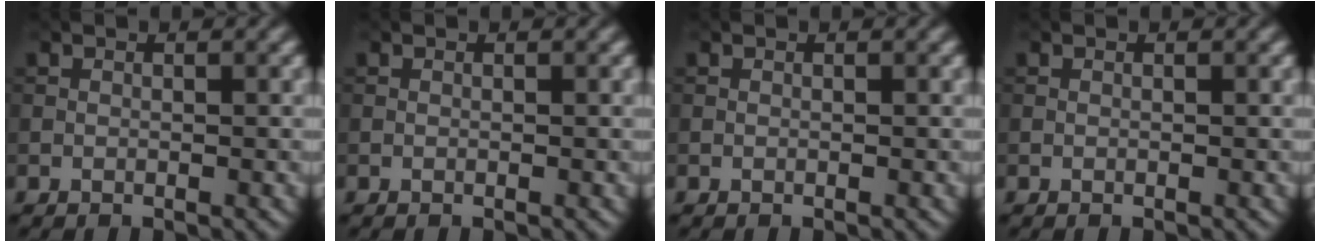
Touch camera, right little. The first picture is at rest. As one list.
[{"total": 0.0}, {"total": 0.0}, {"total": 0.0}]